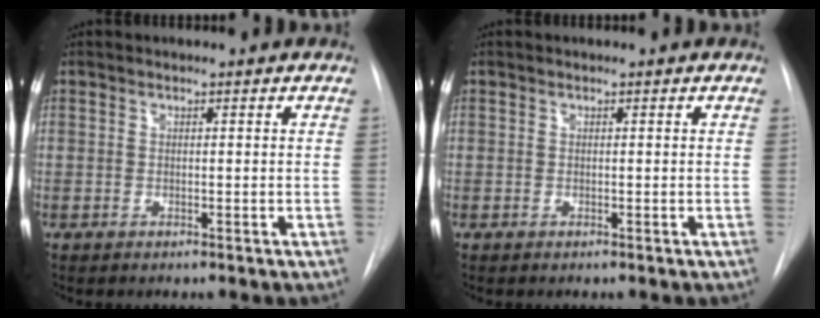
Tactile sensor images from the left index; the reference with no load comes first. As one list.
[{"total": 0.0}]